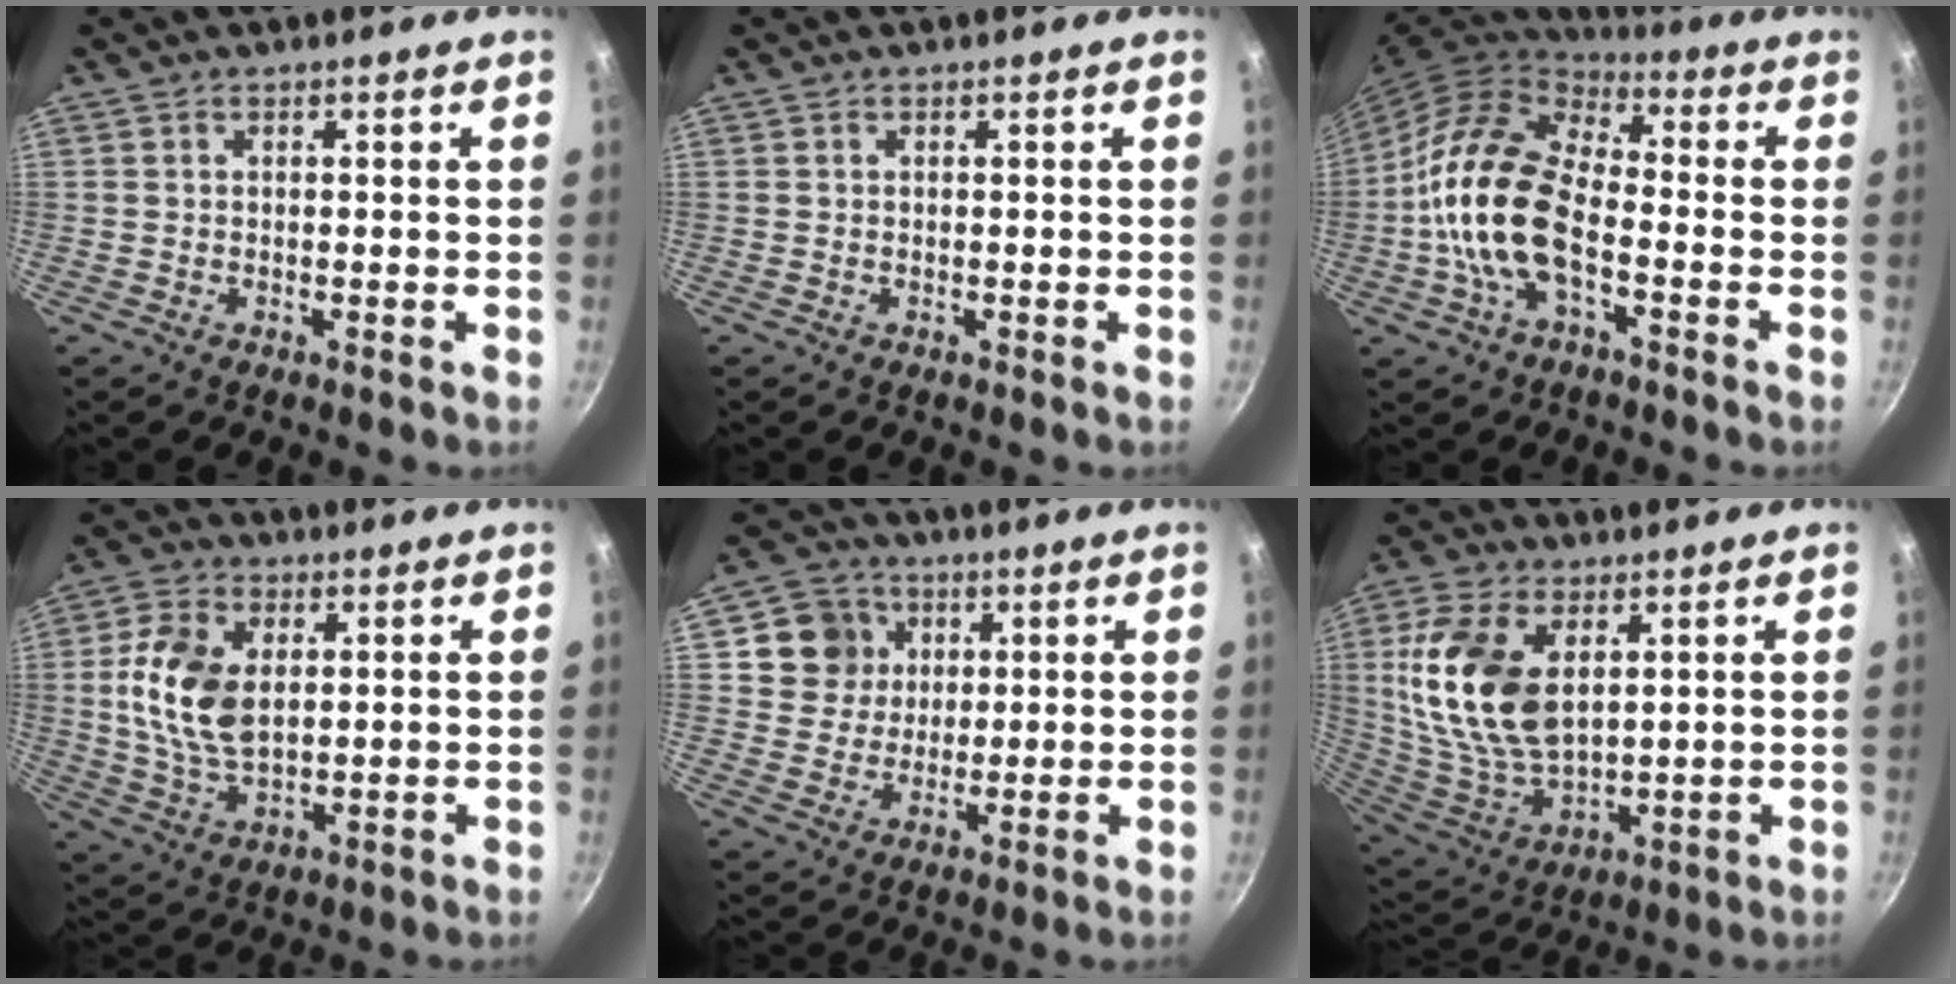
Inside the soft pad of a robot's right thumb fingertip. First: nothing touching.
{"total": 0.0}
{"total": 17.7, "force": [-3.9, 9.4, 14.5], "torque": [-0.256, 0.036, -0.087]}
{"total": 12.7, "force": [1.9, 7.8, 9.9], "torque": [-0.181, -0.004, 0.037]}
{"total": 8.7, "force": [2.6, 8.0, 2.4], "torque": [-0.007, 0.005, 0.041]}
{"total": 18.7, "force": [4.7, 10.9, 14.4], "torque": [-0.273, -0.021, 0.102]}